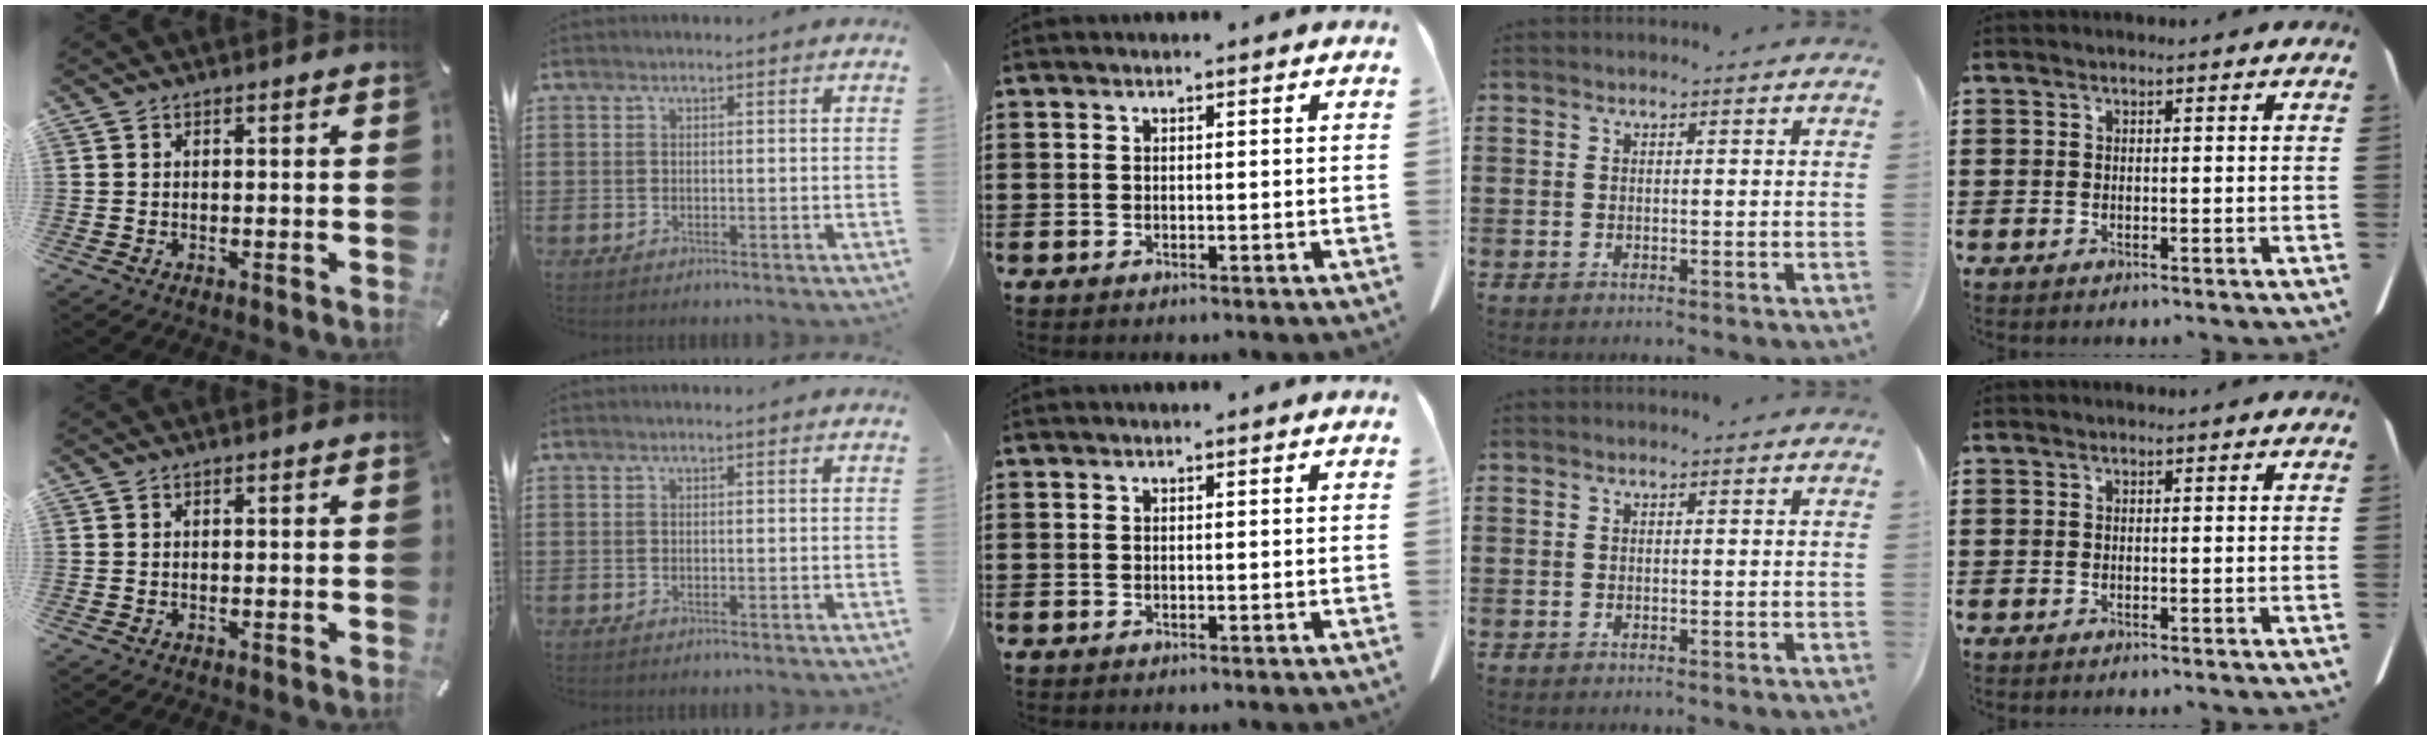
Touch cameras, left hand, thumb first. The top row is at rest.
{}